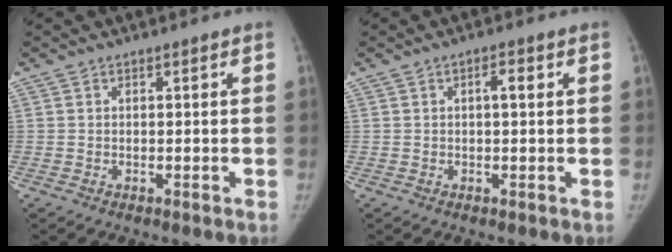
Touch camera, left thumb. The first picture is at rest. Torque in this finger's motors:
{"motor_torque": [-0.26, 0.05, 0.37, 0.15, -0.01]}